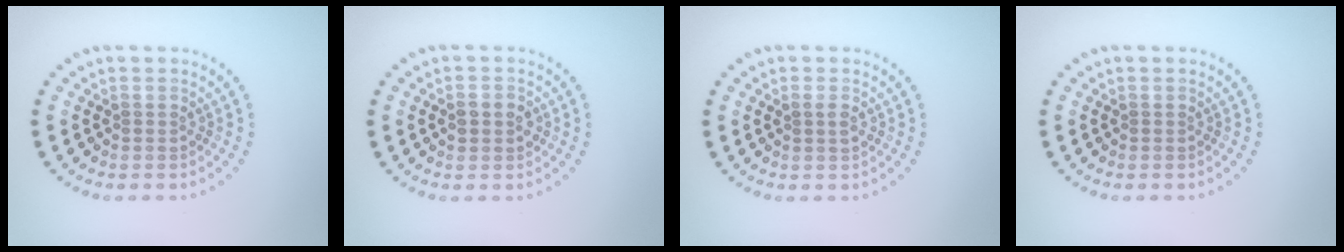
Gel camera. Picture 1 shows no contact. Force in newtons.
{"total": 1.6, "press": 1.6, "slide": 0.1}
{"total": 0.9, "press": 0.9, "slide": 0.3}
{"total": 0.0}